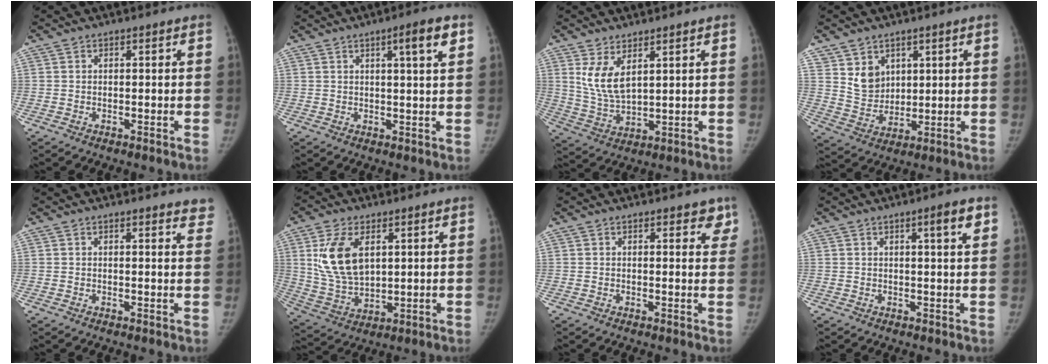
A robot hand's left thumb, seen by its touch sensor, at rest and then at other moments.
{"total": 5.1, "force": [2.4, 0.2, 4.5], "torque": [-0.059, -0.005, 0.034]}
{"total": 7.3, "force": [3.4, 3.3, 5.6], "torque": [-0.097, -0.022, 0.081]}
{"total": 6.8, "force": [3.3, 5.4, 2.5], "torque": [-0.014, -0.026, 0.073]}
{"total": 5.5, "force": [4.9, 1.1, 2.3], "torque": [0.000, -0.018, 0.037]}
{"total": 13.0, "force": [4.1, 7.5, 9.8], "torque": [-0.177, -0.015, 0.091]}
{"total": 4.1, "force": [2.7, 1.7, 2.5], "torque": [0.003, -0.010, 0.029]}
{"total": 4.0, "force": [2.0, 0.3, 3.4], "torque": [-0.040, -0.009, 0.028]}